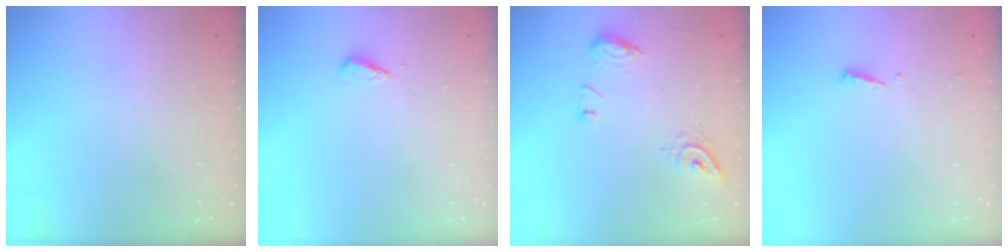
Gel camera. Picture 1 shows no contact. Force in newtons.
{"total": 2.7, "press": 2.7, "slide": 0.6}
{"total": 9.8, "press": 9.8, "slide": 0.6}
{"total": 3.7, "press": 3.6, "slide": 0.5}